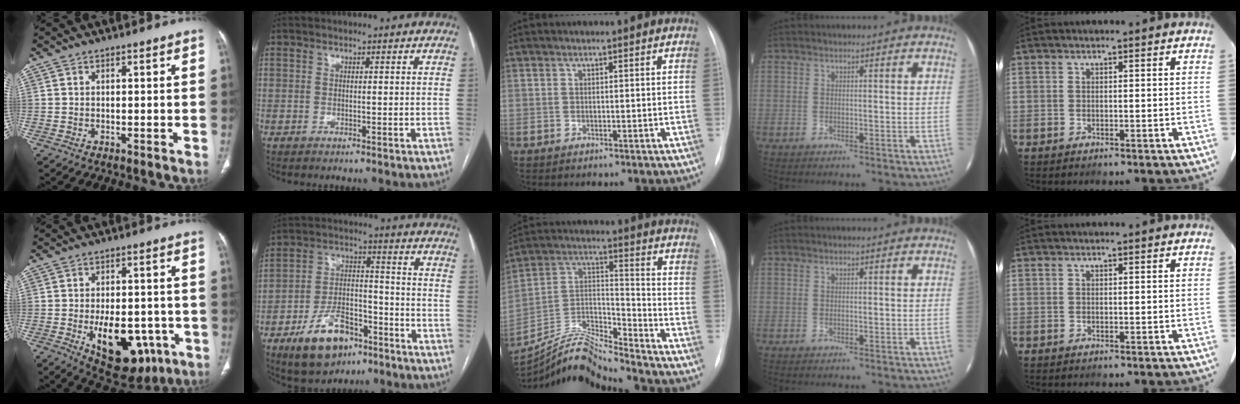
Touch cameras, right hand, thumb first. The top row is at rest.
{"thumb": {"total": 16.0, "force": [-5.5, 9.0, 12.1], "torque": [-0.147, 0.015, -0.059]}, "index": {"total": 12.5, "force": [-7.5, 6.5, 7.5], "torque": [-0.139, 0.014, -0.123]}, "middle": {"total": 13.7, "force": [-13.3, -1.4, 2.9], "torque": [-0.061, 0.036, -0.253]}}